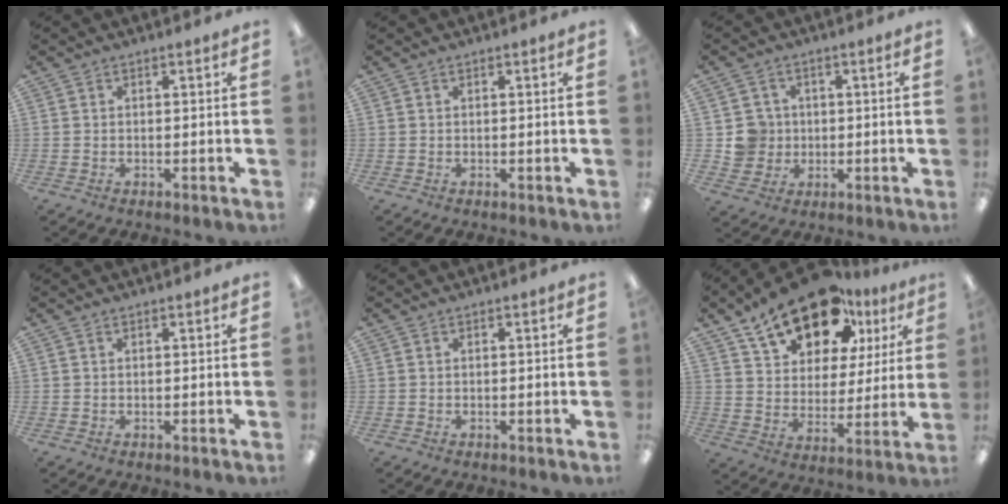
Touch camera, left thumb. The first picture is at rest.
{"total": 0.0}
{"total": 6.1, "force": [0.4, 6.1, 0.6], "torque": [-0.005, 0.006, 0.011]}
{"total": 0.0}
{"total": 0.0}
{"total": 18.2, "force": [13.1, 9.4, 8.3], "torque": [-0.152, -0.072, 0.236]}